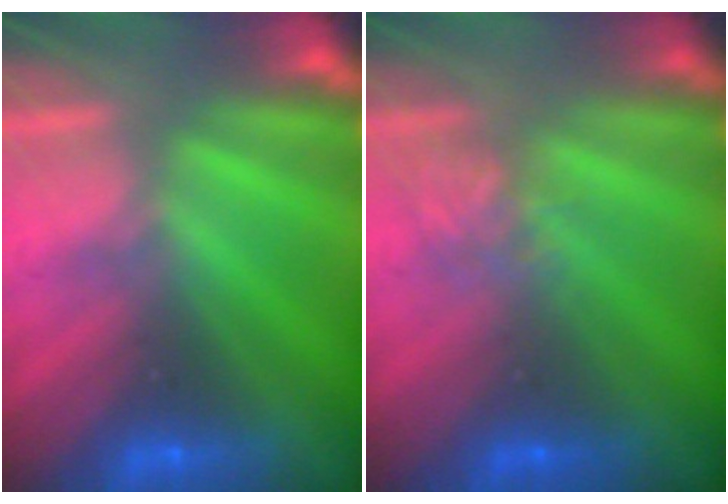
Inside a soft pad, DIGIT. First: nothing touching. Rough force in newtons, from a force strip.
{"total": 2.1}